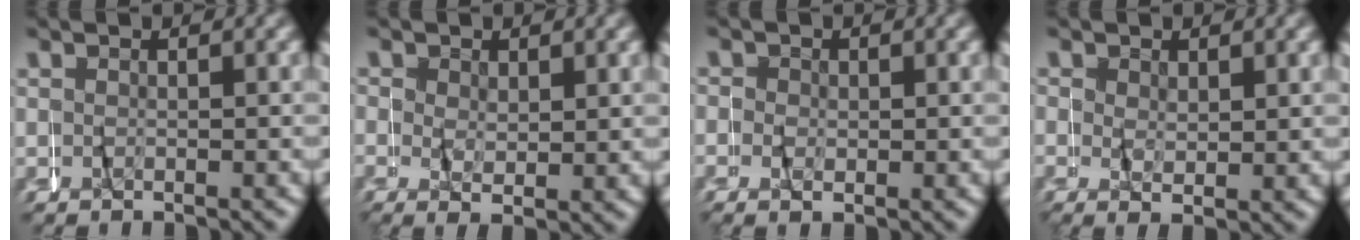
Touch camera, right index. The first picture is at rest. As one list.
[{"total": 2.2, "force": [0.4, 0.9, 2.0], "torque": [-0.029, -0.003, 0.008]}, {"total": 1.4, "force": [0.2, 1.1, 0.8], "torque": [-0.010, 0.002, -0.001]}, {"total": 1.9, "force": [0.4, 0.7, 1.7], "torque": [-0.024, -0.001, 0.009]}]